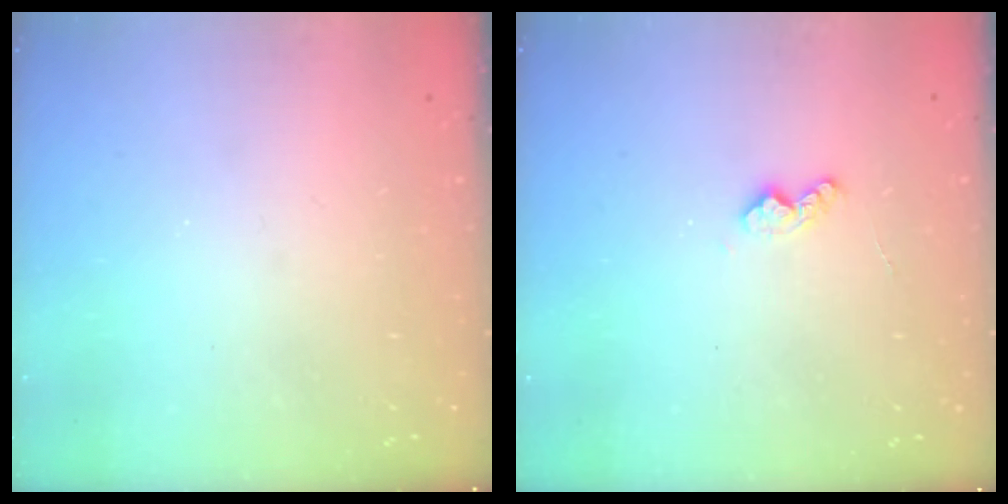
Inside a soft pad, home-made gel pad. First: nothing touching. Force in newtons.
{"total": 5.9, "press": 5.9, "slide": 0.5}